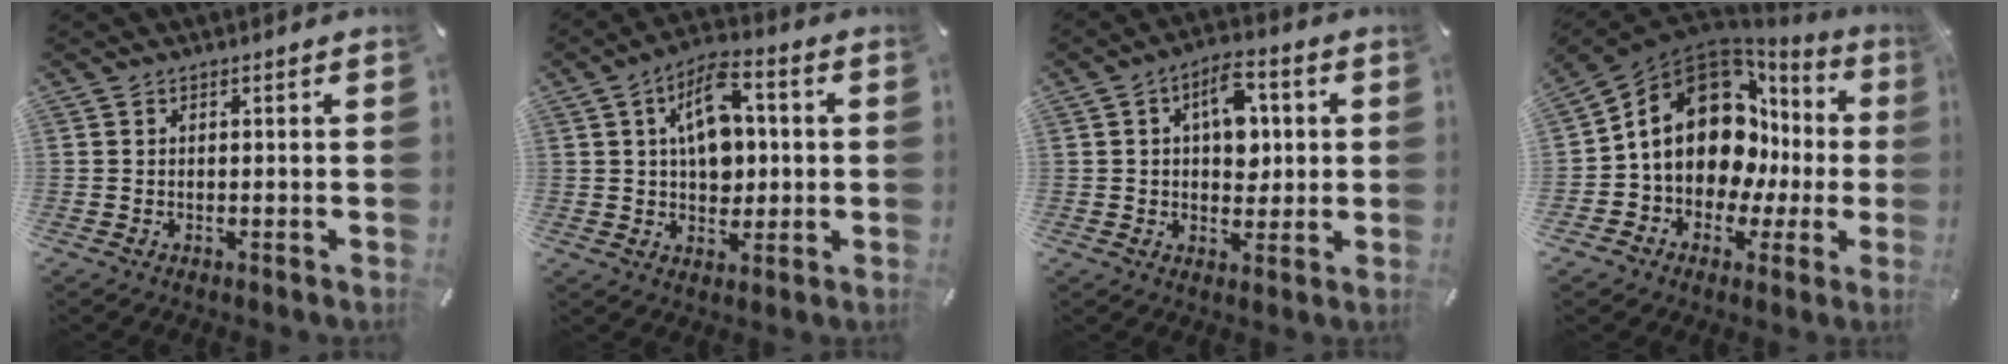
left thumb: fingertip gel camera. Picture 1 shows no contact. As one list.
[{"total": 11.1, "force": [1.8, 7.4, 8.1], "torque": [-0.140, 0.006, 0.031]}, {"total": 9.7, "force": [2.2, 6.4, 6.9], "torque": [-0.090, 0.002, 0.034]}, {"total": 17.0, "force": [3.9, 12.6, 10.8], "torque": [-0.176, -0.032, 0.068]}]